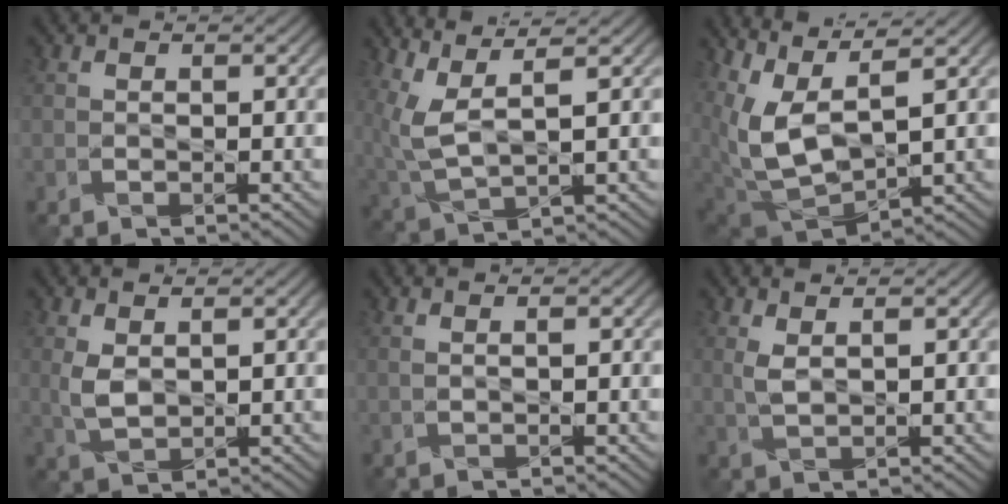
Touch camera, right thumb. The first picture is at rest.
{"total": 7.2, "force": [3.3, 2.2, 6.0], "torque": [-0.162, 0.004, 0.075]}
{"total": 11.5, "force": [4.2, 4.5, 9.6], "torque": [-0.242, -0.002, 0.095]}
{"total": 3.1, "force": [1.0, 1.7, 2.4], "torque": [-0.066, 0.003, 0.025]}
{"total": 0.7, "force": [0.6, -0.3, 0.2], "torque": [-0.009, 0.002, 0.009]}
{"total": 1.9, "force": [1.3, 0.4, 1.4], "torque": [-0.044, 0.003, 0.028]}